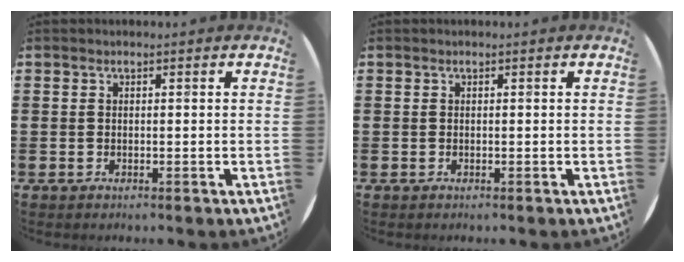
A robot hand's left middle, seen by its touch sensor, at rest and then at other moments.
{"total": 0.0}